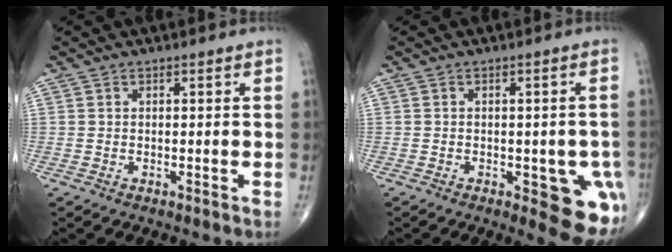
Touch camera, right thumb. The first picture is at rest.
{"total": 10.2, "force": [-3.7, 4.1, 8.5], "torque": [-0.070, -0.001, -0.038]}